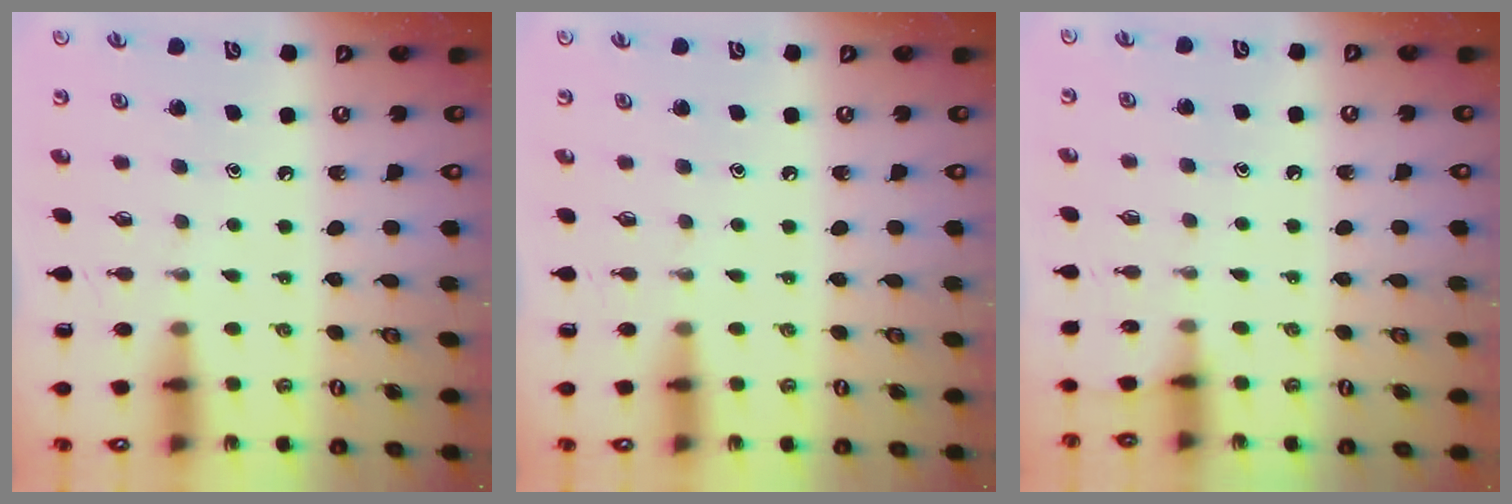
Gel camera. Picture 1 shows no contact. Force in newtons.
{"total": 0.0}
{"total": 4.2, "press": 4.2, "slide": 0.6}